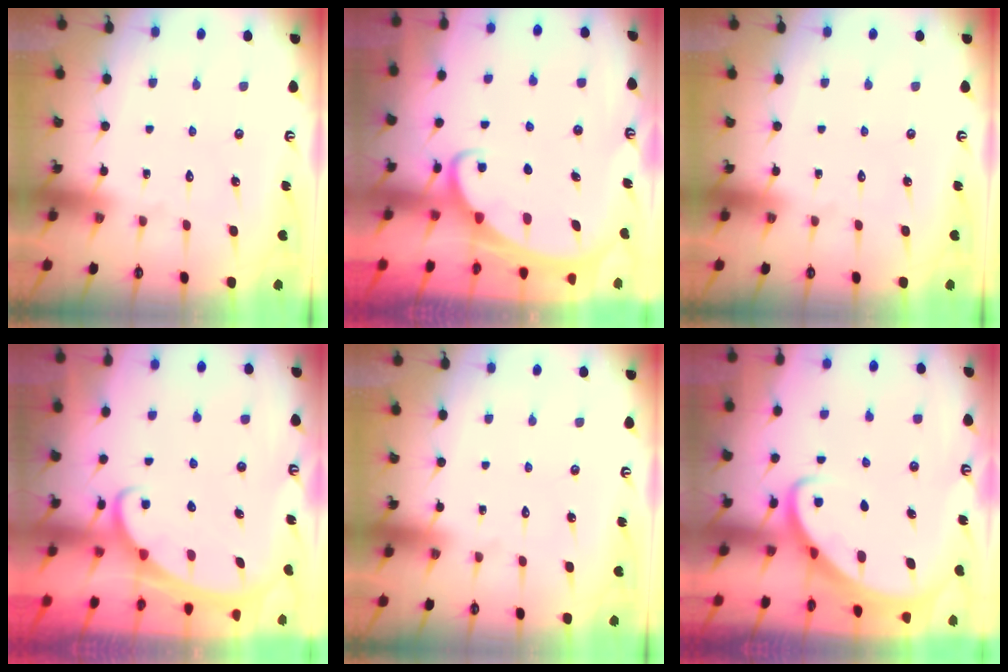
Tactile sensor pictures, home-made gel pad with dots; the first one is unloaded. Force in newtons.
{"total": 2.2, "press": 2.2, "slide": 0.3}
{"total": 0.0}
{"total": 2.2, "press": 2.2, "slide": 0.4}
{"total": 0.0}
{"total": 2.8, "press": 2.8, "slide": 0.4}